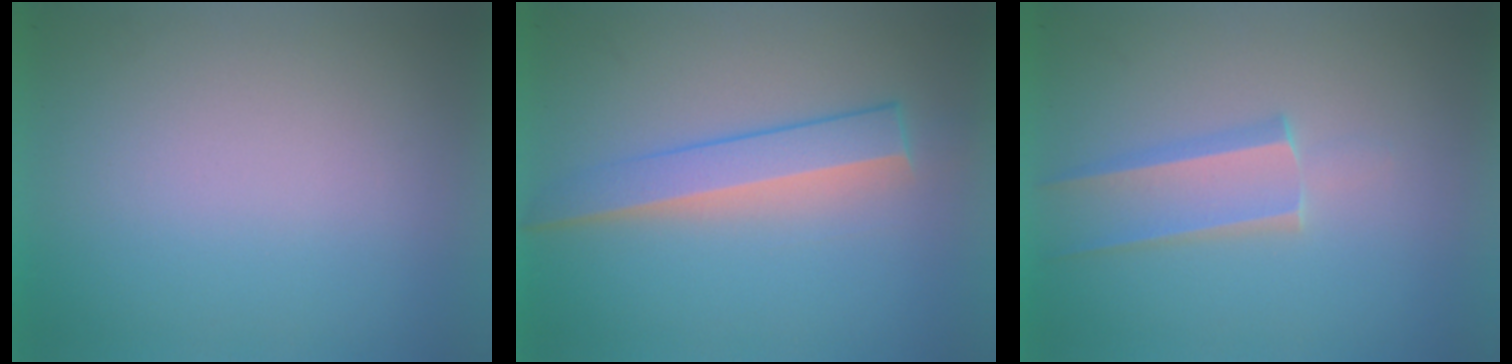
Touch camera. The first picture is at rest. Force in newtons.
{"total": 3.2}
{"total": 2.0}